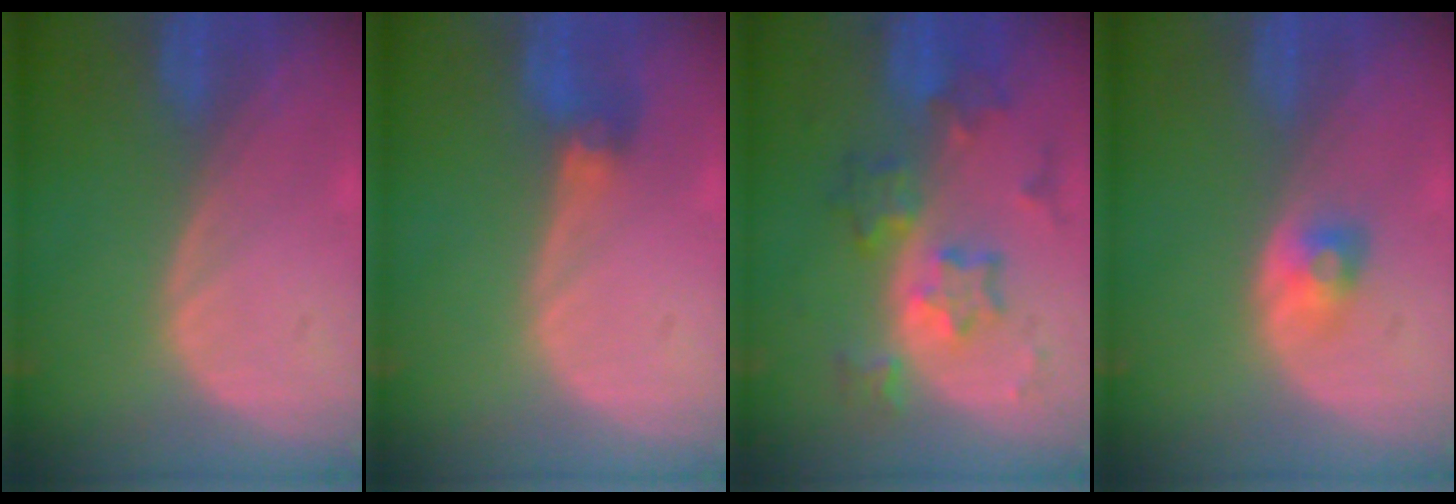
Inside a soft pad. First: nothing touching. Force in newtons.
{"total": 2.8, "press": 2.6, "slide": 1.1}
{"total": 7.6, "press": 7.6, "slide": 0.4}
{"total": 2.7, "press": 2.4, "slide": 1.1}